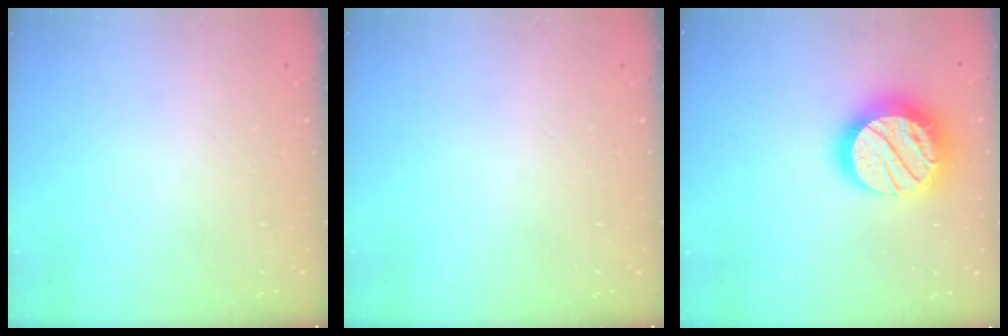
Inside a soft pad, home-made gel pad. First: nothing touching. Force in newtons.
{"total": 0.0}
{"total": 22.4, "press": 22.4, "slide": 1.9}